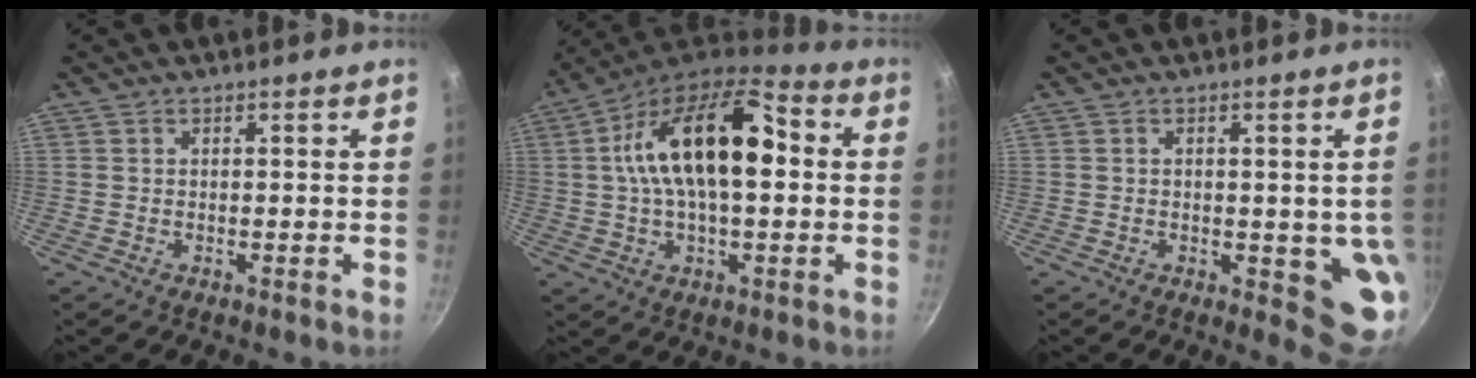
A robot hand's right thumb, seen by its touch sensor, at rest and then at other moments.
{"total": 20.8, "force": [2.6, 10.2, 17.9], "torque": [-0.290, 0.028, 0.025]}
{"total": 7.9, "force": [-0.8, 3.5, 7.1], "torque": [-0.059, -0.013, -0.007]}